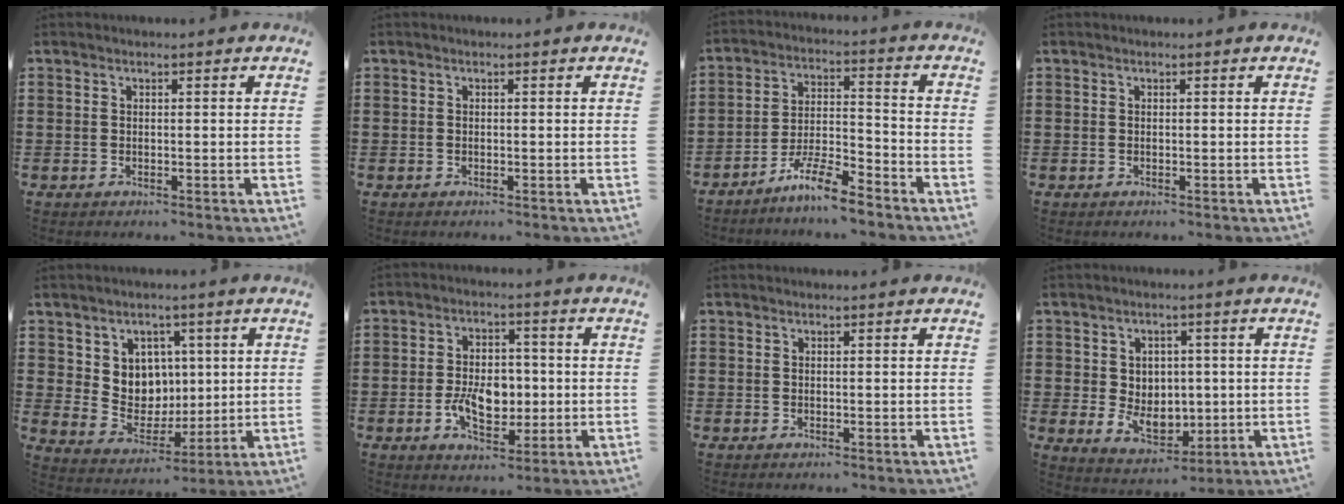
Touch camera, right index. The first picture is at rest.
{"total": 0.0}
{"total": 7.8, "force": [-6.6, 0.8, 4.0], "torque": [-0.083, 0.006, -0.126]}
{"total": 0.0}
{"total": 6.9, "force": [2.8, 6.2, 1.1], "torque": [-0.044, -0.013, 0.053]}
{"total": 7.4, "force": [-1.4, 4.7, 5.6], "torque": [-0.105, -0.001, -0.033]}
{"total": 0.0}
{"total": 5.4, "force": [0.1, 4.8, 2.6], "torque": [-0.047, 0.009, 0.001]}